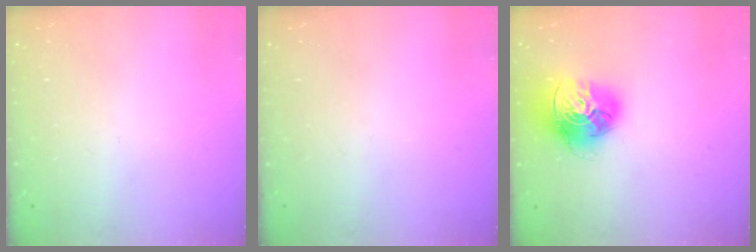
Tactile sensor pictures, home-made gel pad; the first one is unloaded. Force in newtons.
{"total": 0.0}
{"total": 18.0, "press": 17.9, "slide": 1.7}